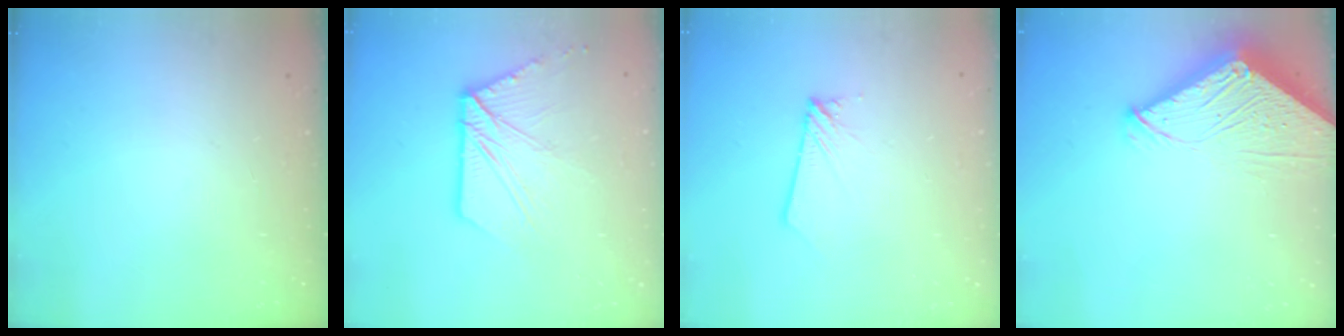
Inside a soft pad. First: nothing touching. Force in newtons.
{"total": 13.2, "press": 13.1, "slide": 1.4}
{"total": 1.8, "press": 1.8, "slide": 0.2}
{"total": 7.1, "press": 7.1, "slide": 0.8}